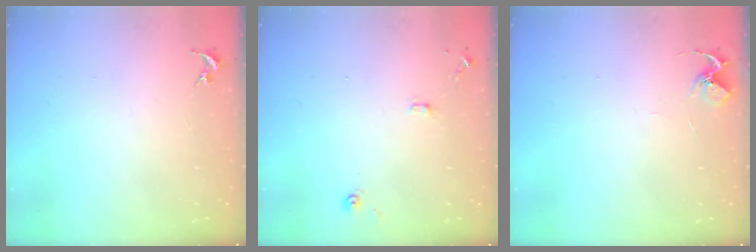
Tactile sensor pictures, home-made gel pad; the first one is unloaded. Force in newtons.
{"total": 8.0, "press": 8.0, "slide": 0.7}
{"total": 5.8, "press": 5.8, "slide": 0.5}